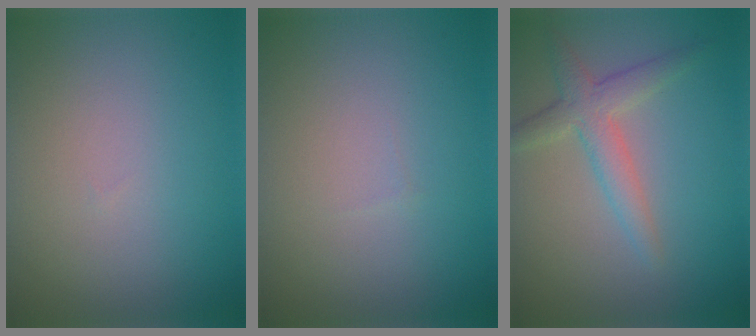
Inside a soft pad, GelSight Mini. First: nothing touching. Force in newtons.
{"total": 0.0}
{"total": 3.2, "press": 3.2, "slide": 0.1}